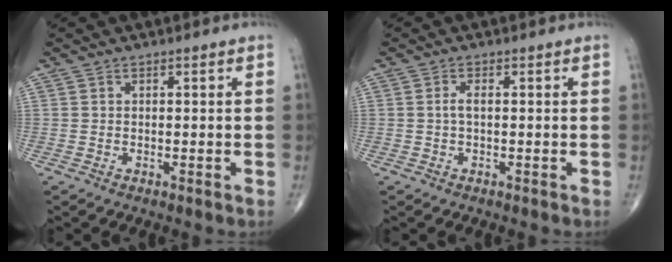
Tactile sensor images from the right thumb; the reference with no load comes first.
{"total": 1.4, "force": [-0.1, 0.4, 1.4], "torque": [-0.029, 0.000, -0.003]}